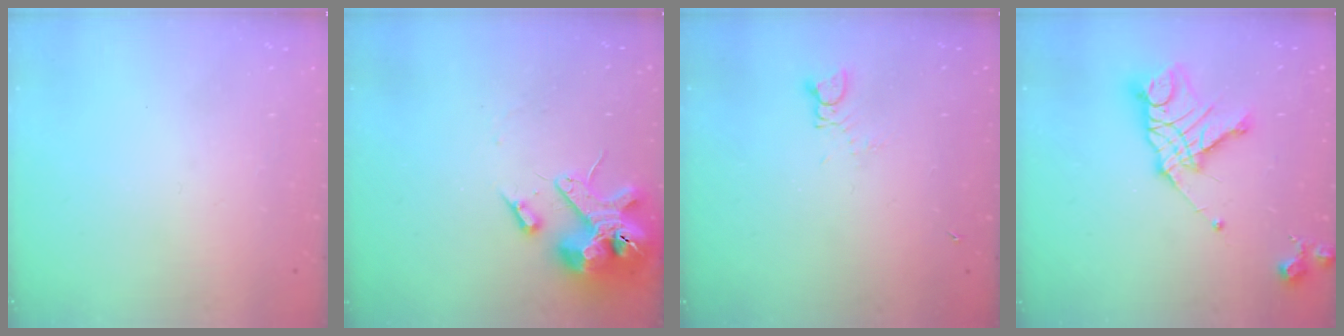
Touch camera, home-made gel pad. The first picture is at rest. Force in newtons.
{"total": 15.0, "press": 14.8, "slide": 2.3}
{"total": 1.4, "press": 1.4, "slide": 0.2}
{"total": 15.7, "press": 15.6, "slide": 1.6}